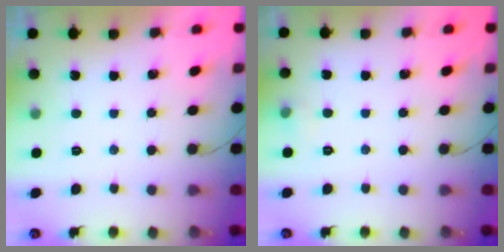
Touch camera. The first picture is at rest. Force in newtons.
{"total": 3.8, "press": 3.6, "slide": 1.3}